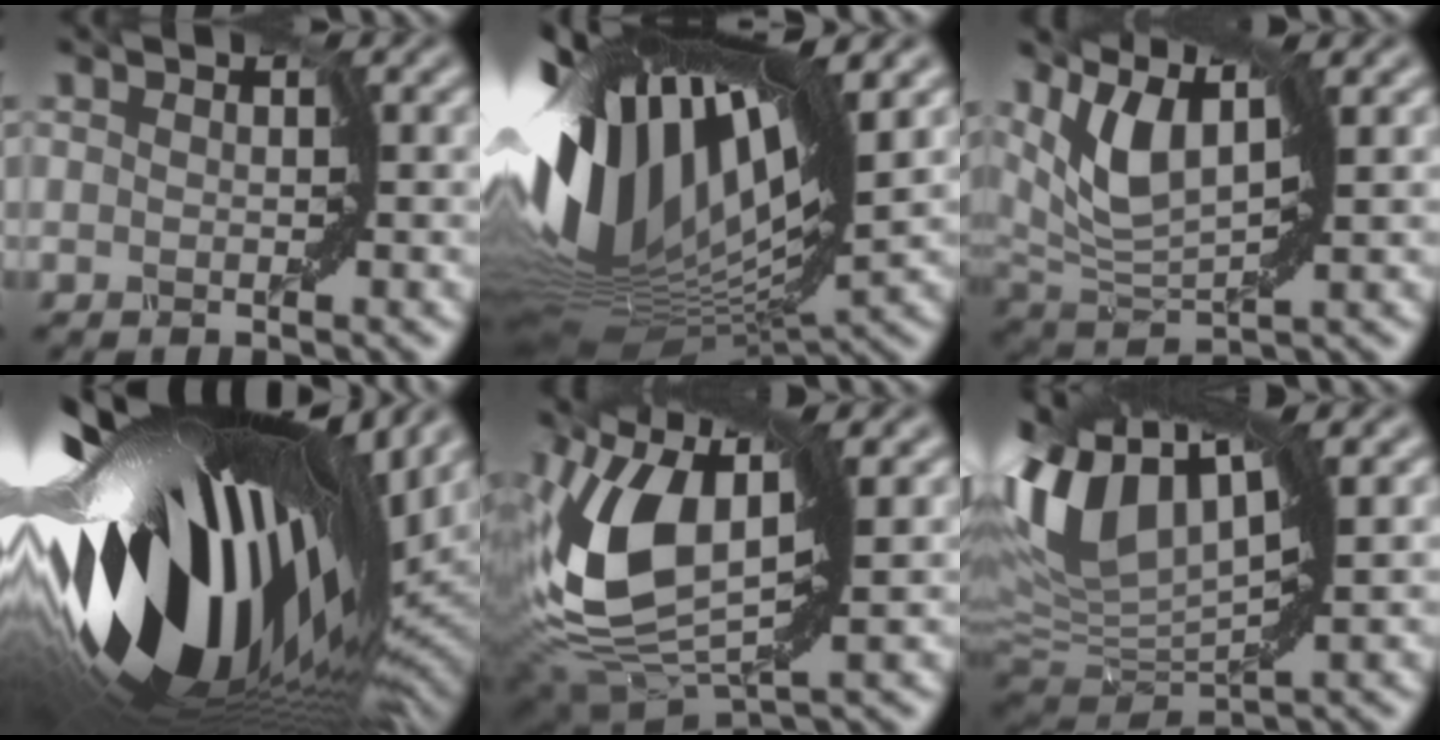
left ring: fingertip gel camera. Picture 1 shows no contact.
{"total": 16.4, "force": [3.9, 5.7, 14.9], "torque": [-0.309, -0.002, 0.073]}
{"total": 4.6, "force": [2.5, 1.3, 3.6], "torque": [-0.094, -0.006, 0.065]}
{"total": 18.3, "force": [-0.1, 8.9, 16.0], "torque": [-0.309, -0.048, 0.005]}
{"total": 10.1, "force": [1.0, 4.8, 8.8], "torque": [-0.193, -0.005, 0.028]}
{"total": 9.1, "force": [3.5, 3.9, 7.5], "torque": [-0.175, 0.010, 0.079]}